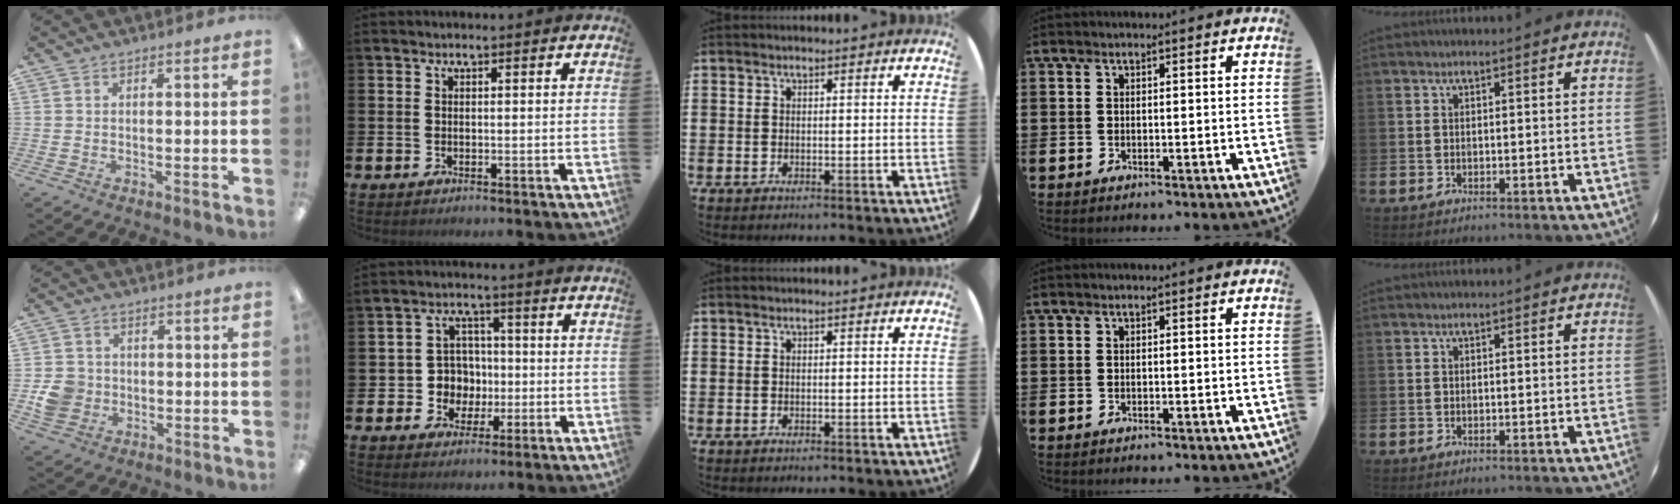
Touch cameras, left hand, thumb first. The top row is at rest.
{"thumb": {"total": 6.3, "force": [-1.0, 5.8, 2.2], "torque": [-0.039, 0.011, -0.018]}, "index": {"total": 5.6, "force": [-0.3, 5.5, 0.9], "torque": [-0.037, 0.005, -0.008]}}